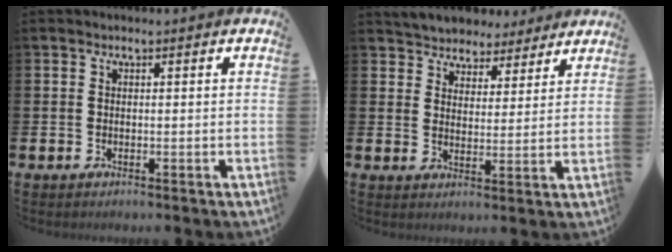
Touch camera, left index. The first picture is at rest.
{"total": 5.0, "force": [4.7, 1.8, -0.6], "torque": [-0.015, -0.036, 0.082]}